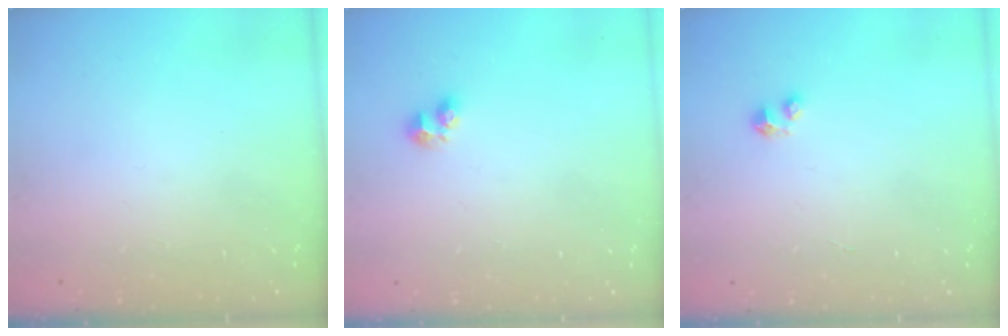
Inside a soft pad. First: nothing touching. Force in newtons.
{"total": 1.6, "press": 1.5, "slide": 0.6}
{"total": 2.4, "press": 2.4, "slide": 0.1}